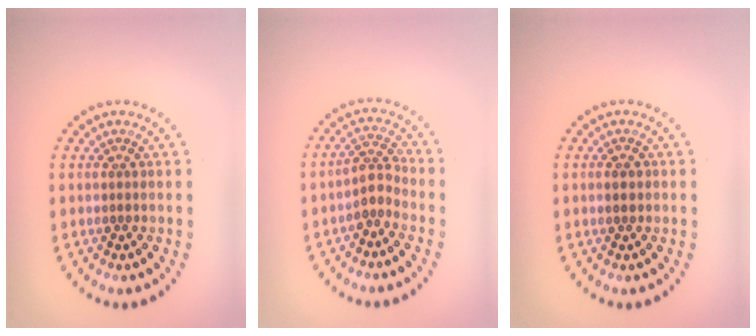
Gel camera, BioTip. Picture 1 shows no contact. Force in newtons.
{"total": 2.3, "press": 1.8, "slide": 1.6}
{"total": 0.9, "press": 0.9, "slide": 0.1}